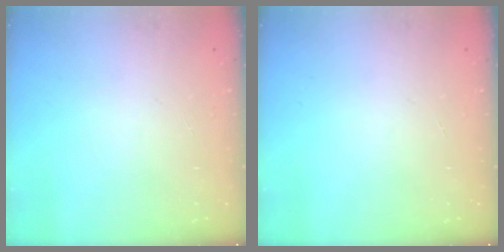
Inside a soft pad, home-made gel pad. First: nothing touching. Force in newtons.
{"total": 0.0}